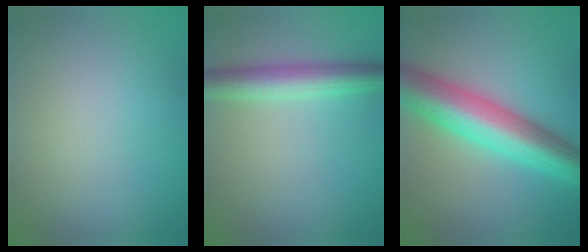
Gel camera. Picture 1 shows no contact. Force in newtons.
{"total": 4.4, "press": 4.4, "slide": 0.2}
{"total": 9.6, "press": 9.6, "slide": 0.3}